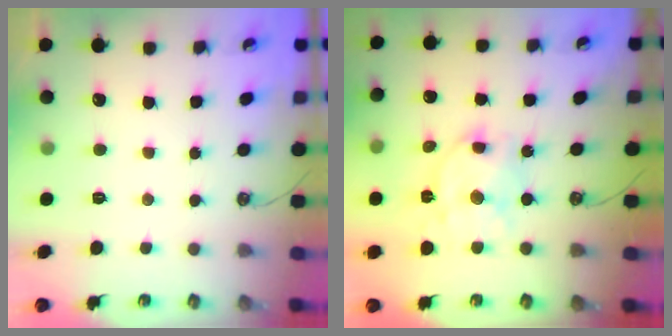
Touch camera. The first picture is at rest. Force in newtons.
{"total": 12.4, "press": 12.4, "slide": 1.0}